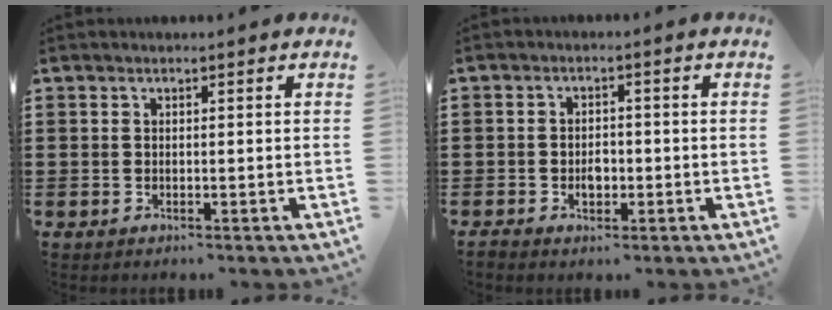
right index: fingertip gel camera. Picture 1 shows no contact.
{"total": 2.4, "force": [-0.7, 1.6, 1.6], "torque": [-0.033, 0.003, -0.013]}